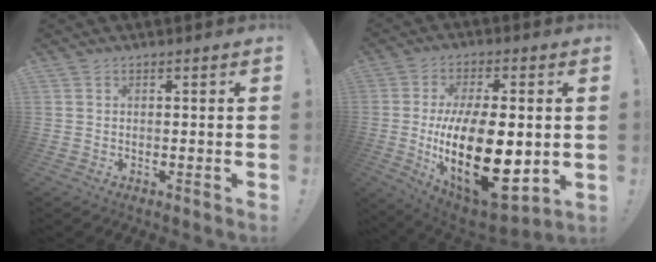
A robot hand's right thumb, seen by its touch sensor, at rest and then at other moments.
{"total": 27.5, "force": [-2.4, 12.6, 24.3], "torque": [-0.456, -0.013, -0.026]}